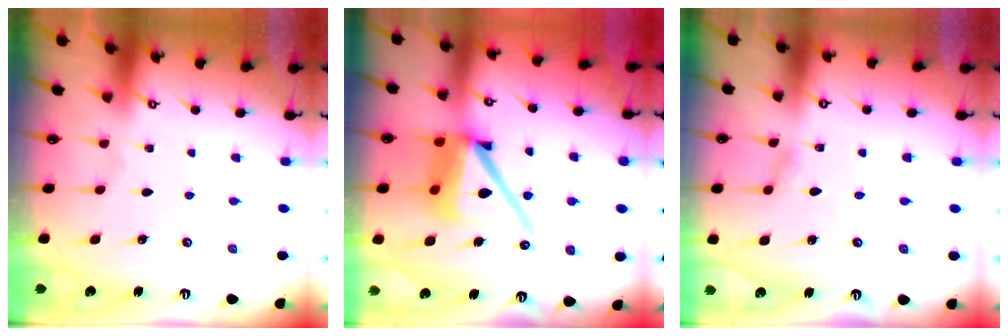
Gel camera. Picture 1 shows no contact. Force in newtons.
{"total": 14.2, "press": 14.1, "slide": 1.7}
{"total": 2.0, "press": 2.0, "slide": 0.2}